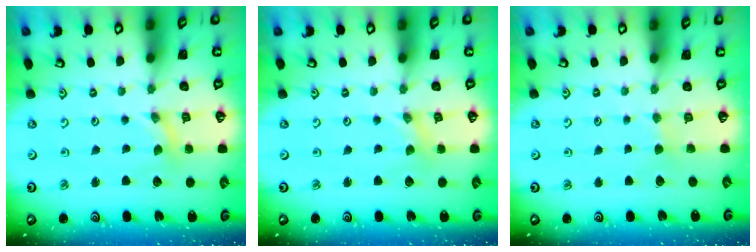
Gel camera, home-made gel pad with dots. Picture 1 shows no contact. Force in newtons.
{"total": 0.0}
{"total": 2.2, "press": 2.2, "slide": 0.4}